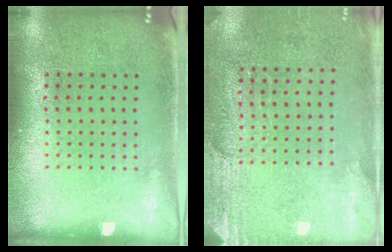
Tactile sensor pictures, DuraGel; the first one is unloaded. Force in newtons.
{"total": 2.6, "press": 2.3, "slide": 1.2}